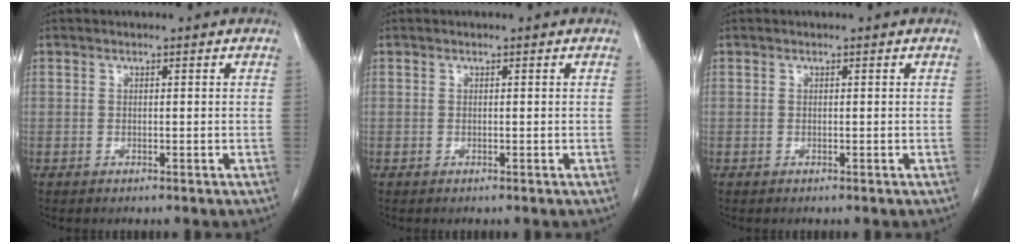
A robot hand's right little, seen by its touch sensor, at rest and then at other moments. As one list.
[{"total": 0.0}, {"total": 0.0}]